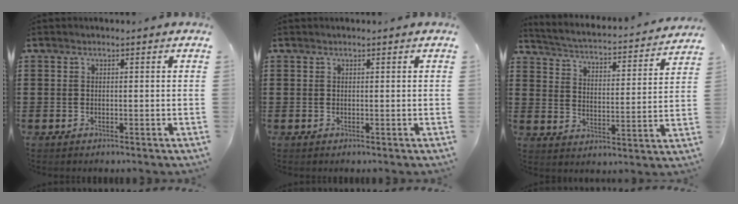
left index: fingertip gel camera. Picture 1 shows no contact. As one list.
[{"total": 0.0}, {"total": 2.4, "force": [2.4, -0.2, 0.6], "torque": [-0.031, -0.032, 0.029]}]